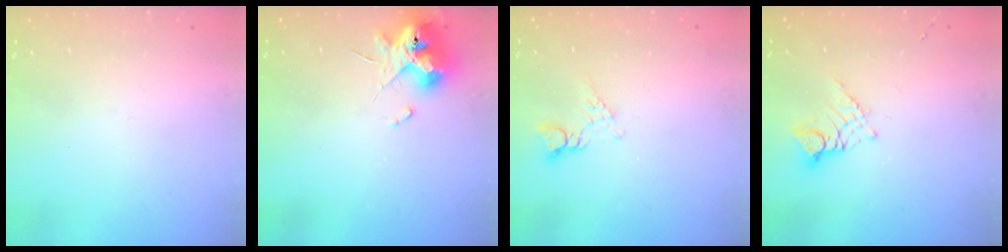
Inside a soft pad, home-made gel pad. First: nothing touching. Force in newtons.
{"total": 11.4, "press": 11.4, "slide": 1.1}
{"total": 4.0, "press": 4.0, "slide": 0.5}
{"total": 8.4, "press": 8.4, "slide": 0.8}